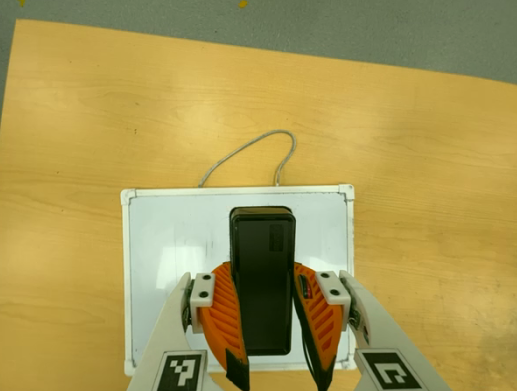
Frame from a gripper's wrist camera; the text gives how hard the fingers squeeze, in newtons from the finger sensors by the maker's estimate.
{"total": 10.8, "left": 8.9, "right": 12.7}